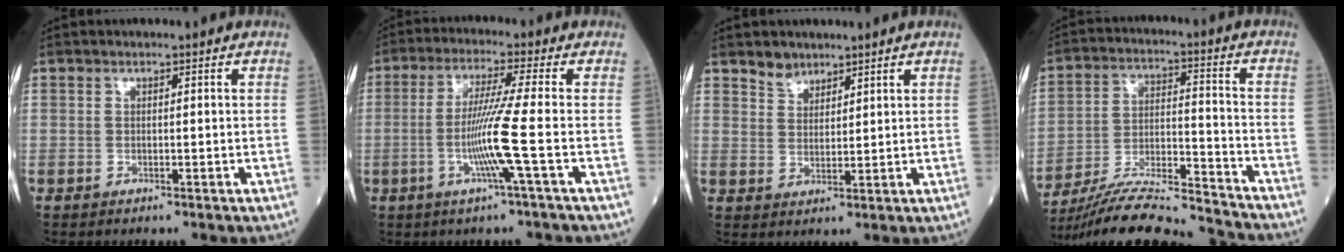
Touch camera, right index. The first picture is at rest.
{"total": 8.3, "force": [-2.1, -2.0, 7.8], "torque": [-0.156, -0.012, -0.044]}
{"total": 3.1, "force": [2.6, 1.5, 0.4], "torque": [-0.005, 0.001, 0.048]}
{"total": 17.4, "force": [-16.4, -0.1, 5.8], "torque": [-0.119, -0.004, -0.276]}